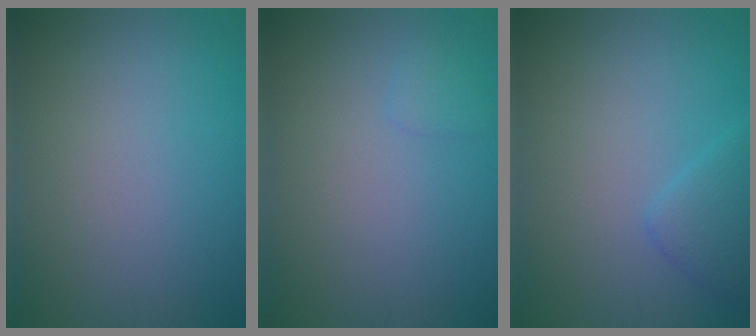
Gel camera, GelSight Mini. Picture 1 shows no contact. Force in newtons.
{"total": 0.9, "press": 0.8, "slide": 0.1}
{"total": 2.3, "press": 2.3, "slide": 0.1}